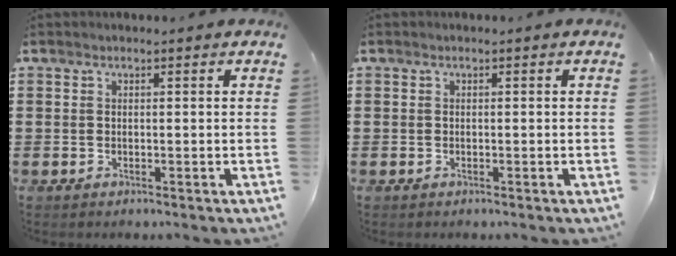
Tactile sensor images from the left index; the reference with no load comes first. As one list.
[{"total": 0.0}]